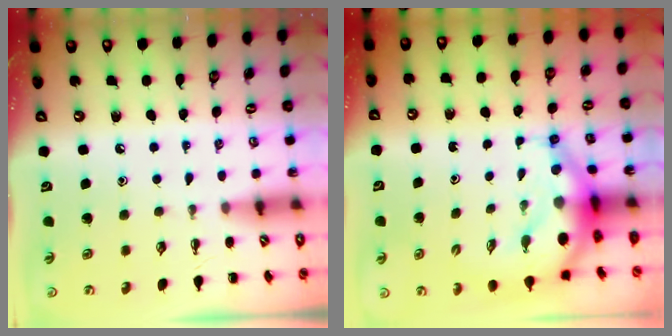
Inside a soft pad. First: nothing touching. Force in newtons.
{"total": 8.9, "press": 8.6, "slide": 2.3}